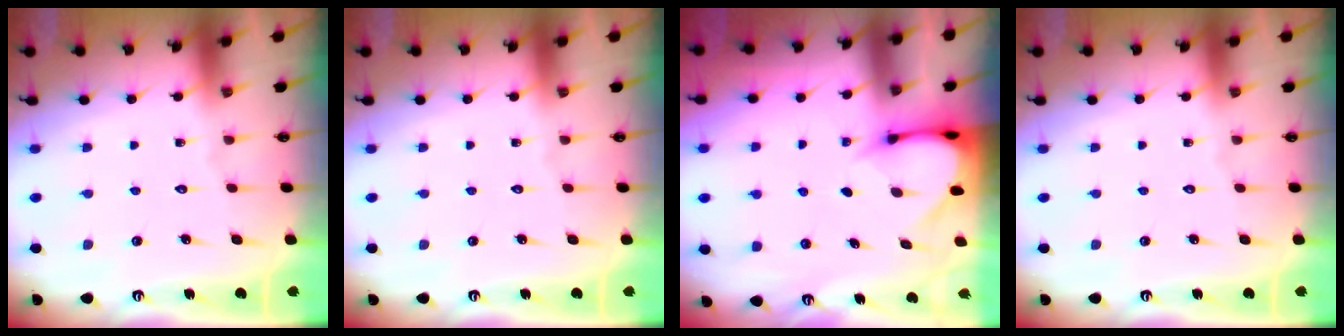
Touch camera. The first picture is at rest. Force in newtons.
{"total": 0.0}
{"total": 3.4, "press": 3.4, "slide": 0.3}
{"total": 0.0}